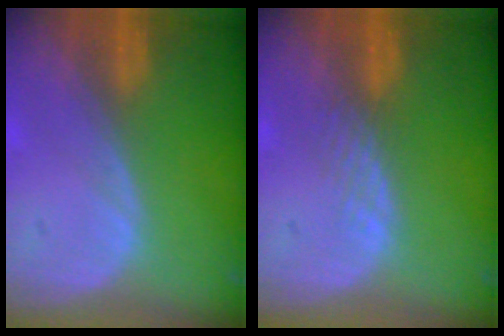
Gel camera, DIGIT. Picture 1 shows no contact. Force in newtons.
{"total": 1.6, "press": 1.6, "slide": 0.1}